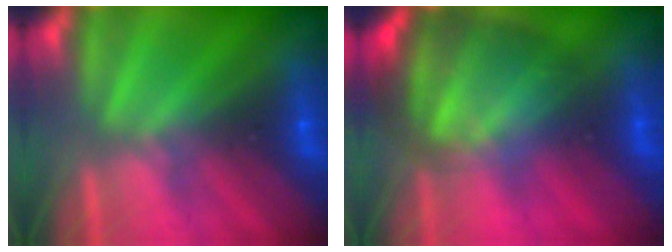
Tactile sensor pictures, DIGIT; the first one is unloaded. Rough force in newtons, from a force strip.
{"total": 6.9}